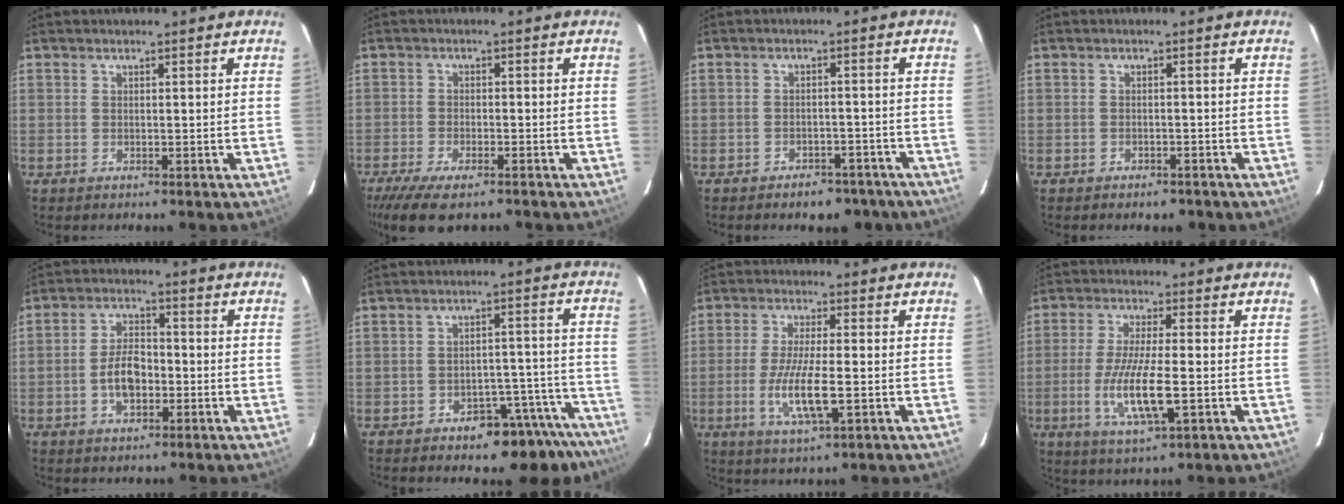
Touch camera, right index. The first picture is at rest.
{"total": 9.8, "force": [-7.4, 3.2, 5.6], "torque": [-0.137, -0.033, -0.131]}
{"total": 8.8, "force": [-7.0, 4.5, 2.9], "torque": [-0.057, 0.014, -0.076]}
{"total": 4.0, "force": [-3.2, 2.1, 1.3], "torque": [-0.027, 0.000, -0.037]}
{"total": 6.9, "force": [-2.0, 3.9, 5.3], "torque": [-0.104, 0.013, -0.029]}
{"total": 11.9, "force": [-9.9, 5.3, 3.9], "torque": [-0.029, 0.047, -0.107]}
{"total": 9.2, "force": [-2.3, 1.8, 8.7], "torque": [-0.173, -0.015, -0.044]}
{"total": 10.8, "force": [-2.7, 2.1, 10.3], "torque": [-0.205, -0.017, -0.050]}